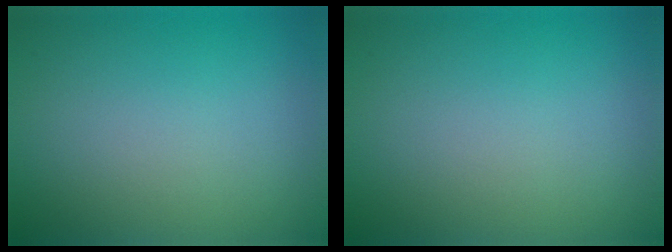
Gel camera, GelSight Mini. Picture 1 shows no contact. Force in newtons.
{"total": 0.0}